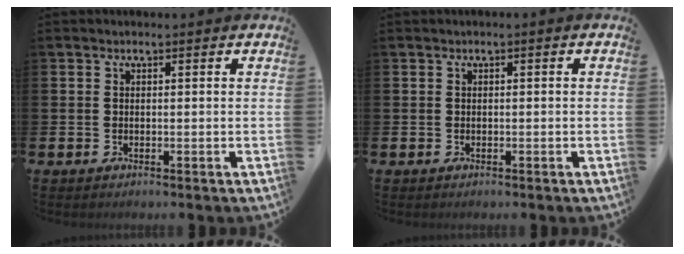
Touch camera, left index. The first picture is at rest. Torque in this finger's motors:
{"motor_torque": [0.39, -1.75, 0.40, 0.09]}